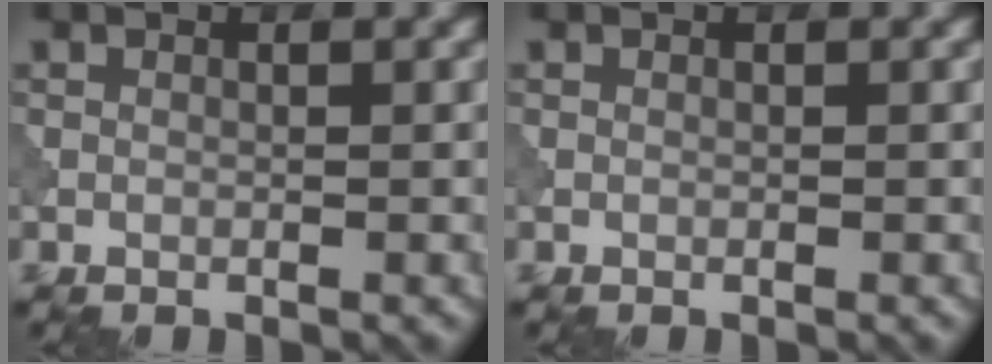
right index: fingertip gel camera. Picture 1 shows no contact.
{"total": 0.0}